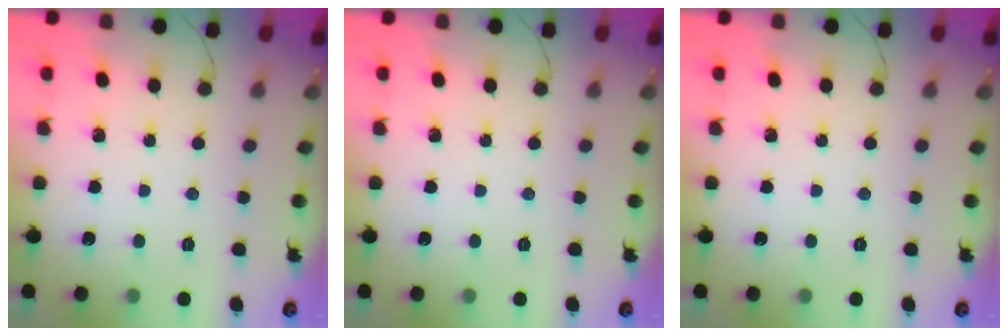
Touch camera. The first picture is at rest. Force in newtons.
{"total": 0.0}
{"total": 0.0}